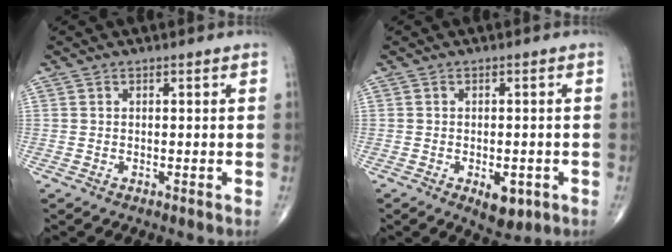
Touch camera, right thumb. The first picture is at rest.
{"total": 5.1, "force": [-1.9, 2.7, 3.9], "torque": [-0.040, 0.001, -0.017]}